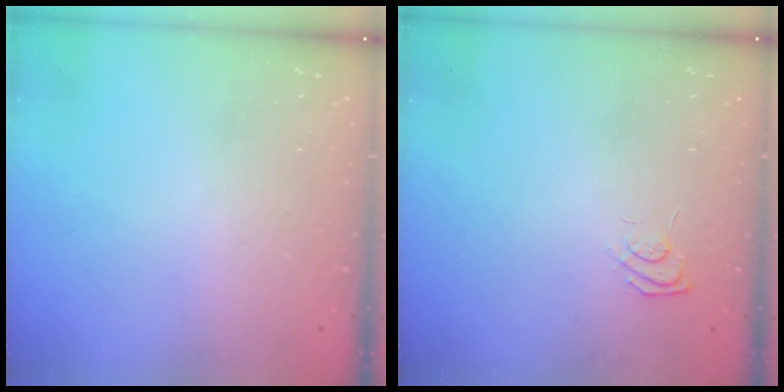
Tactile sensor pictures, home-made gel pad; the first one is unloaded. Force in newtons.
{"total": 6.1, "press": 5.9, "slide": 1.4}